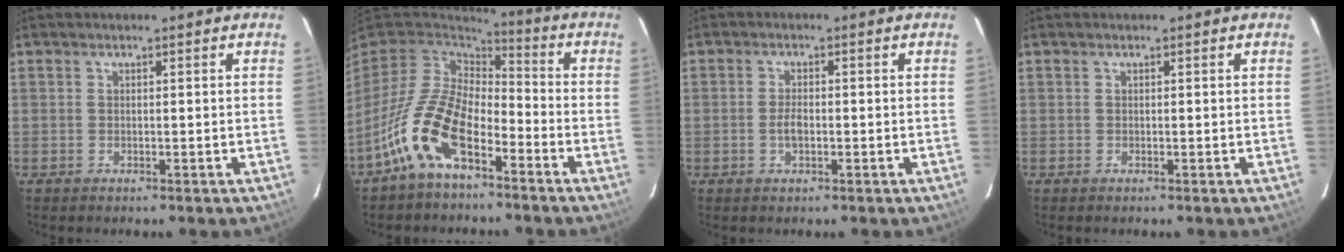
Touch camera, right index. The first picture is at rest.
{"total": 15.2, "force": [-8.0, 7.4, 10.5], "torque": [-0.218, -0.002, -0.158]}
{"total": 2.5, "force": [-0.6, 1.2, 2.1], "torque": [-0.042, 0.001, -0.011]}
{"total": 0.0}